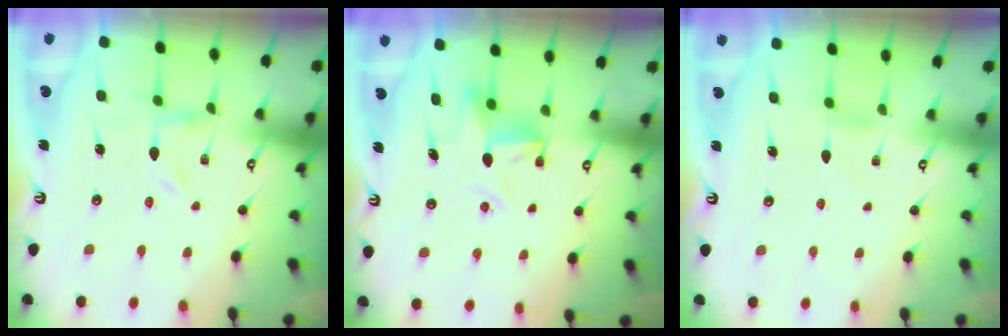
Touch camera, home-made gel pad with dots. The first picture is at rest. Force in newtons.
{"total": 9.2, "press": 9.2, "slide": 0.1}
{"total": 2.7, "press": 2.7, "slide": 0.3}